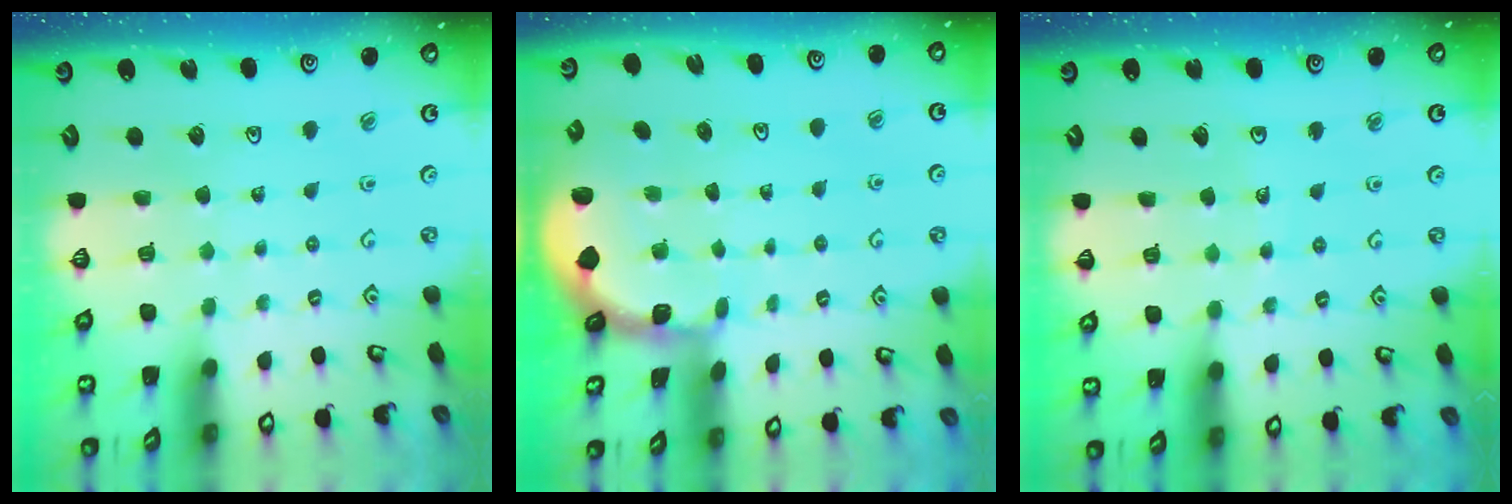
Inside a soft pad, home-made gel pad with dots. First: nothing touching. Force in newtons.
{"total": 1.1, "press": 1.1, "slide": 0.1}
{"total": 2.5, "press": 2.5, "slide": 0.2}